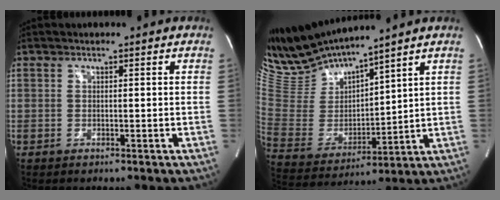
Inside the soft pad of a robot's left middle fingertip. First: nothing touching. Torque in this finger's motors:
{"motor_torque": [-0.06, -0.58, -0.09, 0.00]}